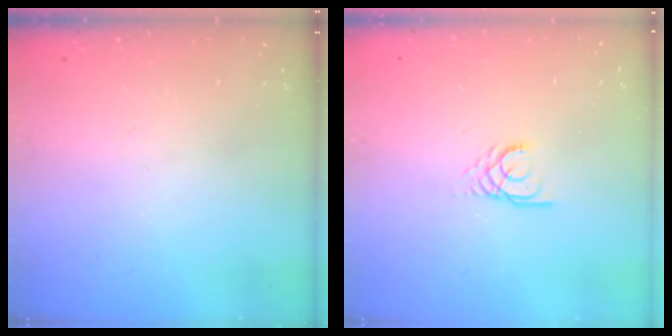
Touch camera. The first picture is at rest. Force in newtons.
{"total": 2.9, "press": 2.9, "slide": 0.3}